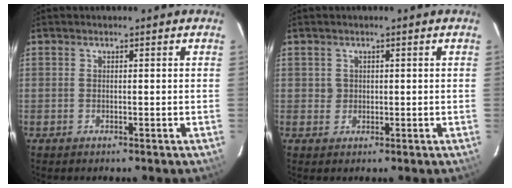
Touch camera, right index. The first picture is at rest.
{"total": 1.5, "force": [0.4, 1.4, 0.0], "torque": [0.007, 0.005, 0.006]}